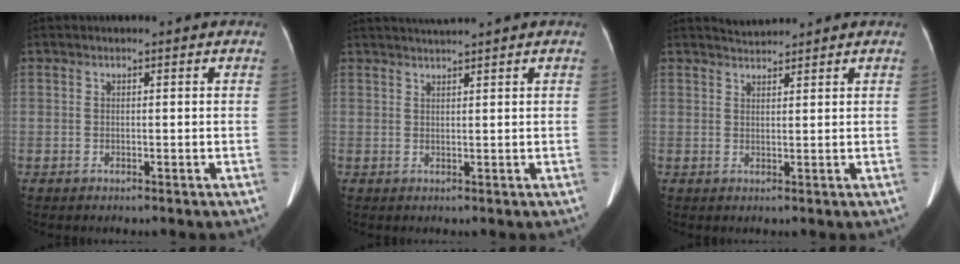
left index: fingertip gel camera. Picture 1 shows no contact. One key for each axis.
{"total": 2.7, "fx": 2.4, "fy": -1.0, "fz": 0.8, "tx": -0.009, "ty": 0.013, "tz": 0.049}
{"total": 2.0, "fx": 1.9, "fy": -0.3, "fz": -0.2, "tx": -0.002, "ty": 0.009, "tz": 0.043}